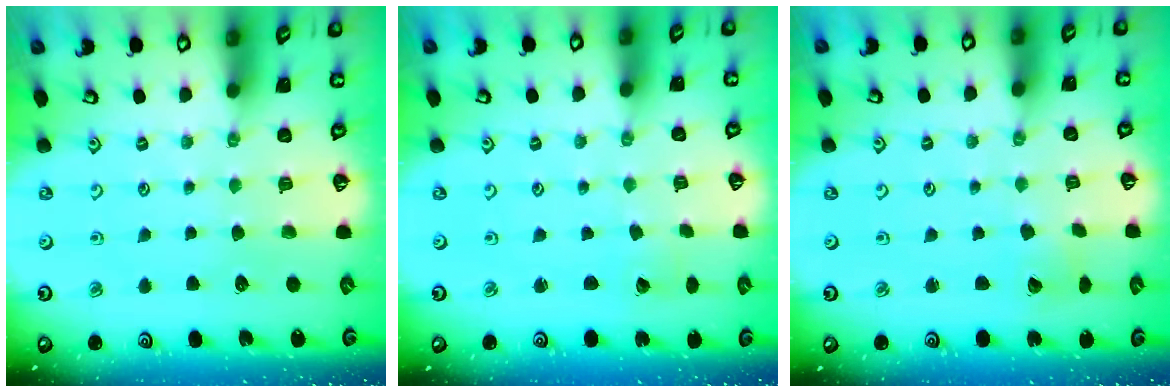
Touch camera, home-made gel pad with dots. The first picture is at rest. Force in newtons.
{"total": 0.0}
{"total": 2.6, "press": 2.6, "slide": 0.3}